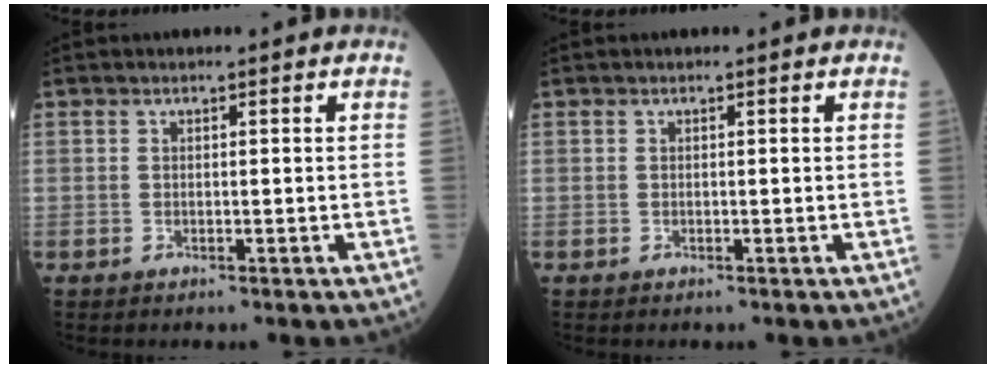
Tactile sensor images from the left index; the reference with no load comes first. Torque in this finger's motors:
{"motor_torque": [0.00, 0.00, 0.01, 0.00]}